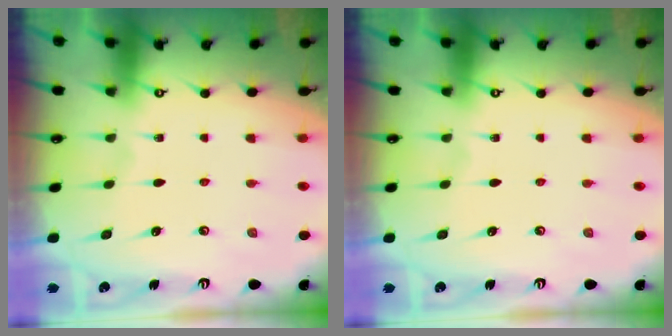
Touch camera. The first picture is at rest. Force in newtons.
{"total": 0.0}